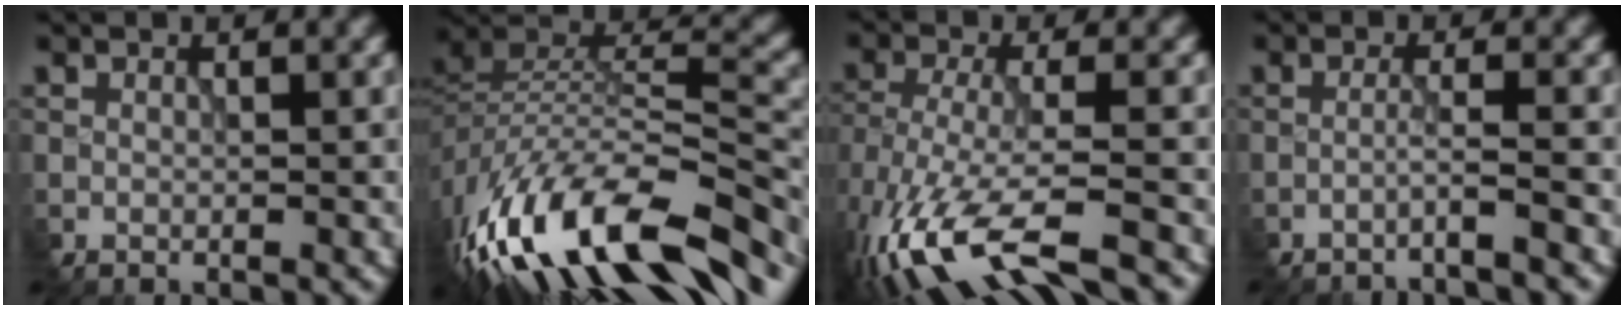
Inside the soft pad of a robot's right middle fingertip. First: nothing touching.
{"total": 15.4, "force": [-9.7, 6.6, 10.0], "torque": [-0.213, 0.005, -0.152]}
{"total": 9.8, "force": [-6.5, 2.9, 6.8], "torque": [-0.154, -0.012, -0.108]}
{"total": 1.8, "force": [-1.4, -0.3, 1.1], "torque": [-0.008, 0.009, -0.040]}